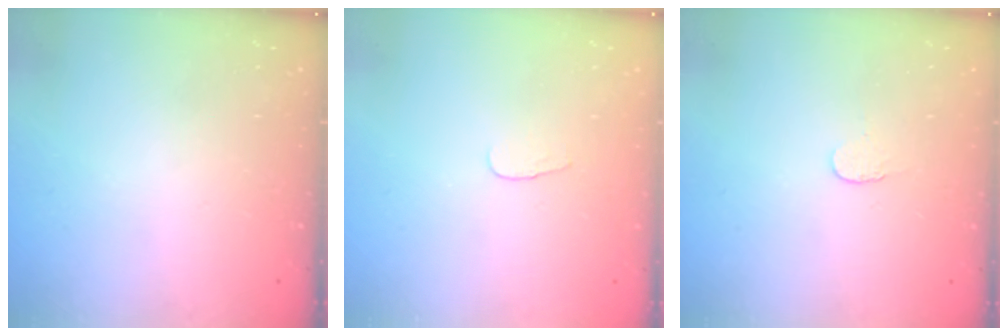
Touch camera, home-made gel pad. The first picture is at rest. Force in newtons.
{"total": 2.8, "press": 2.8, "slide": 0.3}
{"total": 3.4, "press": 3.4, "slide": 0.3}